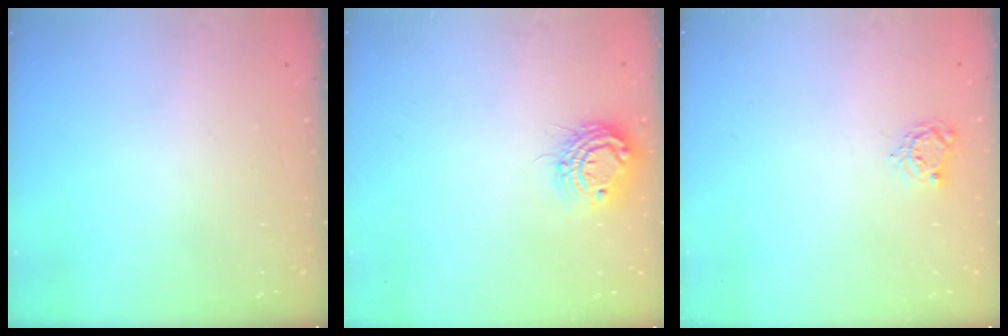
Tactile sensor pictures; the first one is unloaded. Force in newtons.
{"total": 10.3, "press": 10.2, "slide": 0.8}
{"total": 4.5, "press": 4.4, "slide": 0.2}